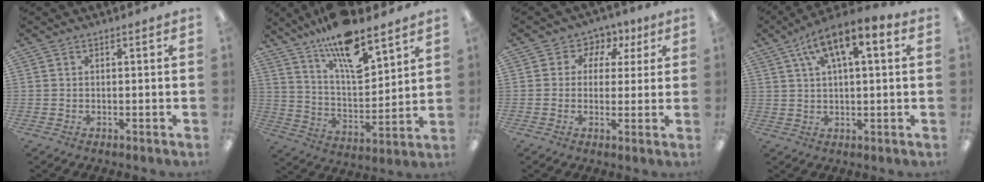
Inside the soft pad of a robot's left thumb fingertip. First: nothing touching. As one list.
[{"total": 15.1, "force": [11.6, 4.7, 8.4], "torque": [-0.147, -0.069, 0.199]}, {"total": 5.3, "force": [1.1, 5.0, 1.4], "torque": [-0.029, 0.002, 0.016]}, {"total": 10.1, "force": [5.1, 3.7, 7.9], "torque": [-0.139, -0.009, 0.090]}]